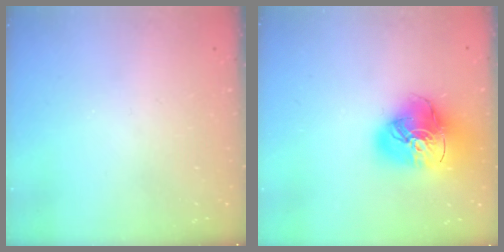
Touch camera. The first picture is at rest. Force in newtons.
{"total": 20.2, "press": 20.1, "slide": 2.2}